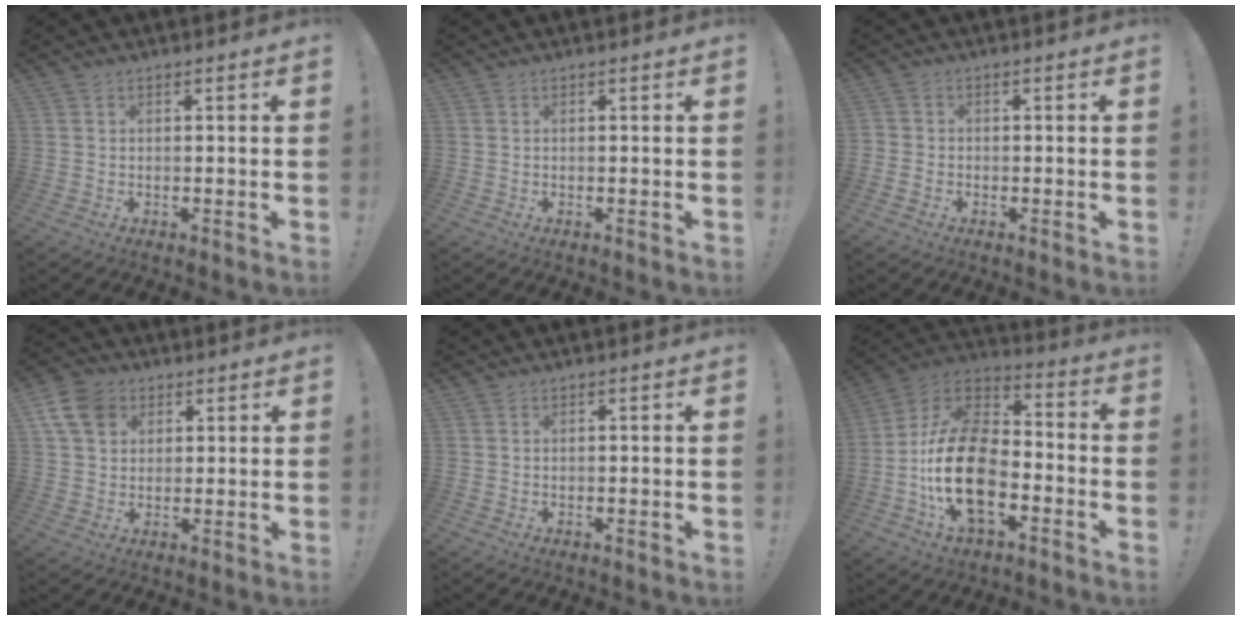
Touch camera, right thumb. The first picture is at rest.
{"total": 0.0}
{"total": 2.1, "force": [-1.1, 1.6, 0.7], "torque": [-0.009, 0.007, -0.020]}
{"total": 10.0, "force": [4.2, 7.7, 4.8], "torque": [-0.090, -0.008, 0.086]}
{"total": 0.0}
{"total": 22.8, "force": [-7.0, 13.6, 16.9], "torque": [-0.313, 0.041, -0.111]}